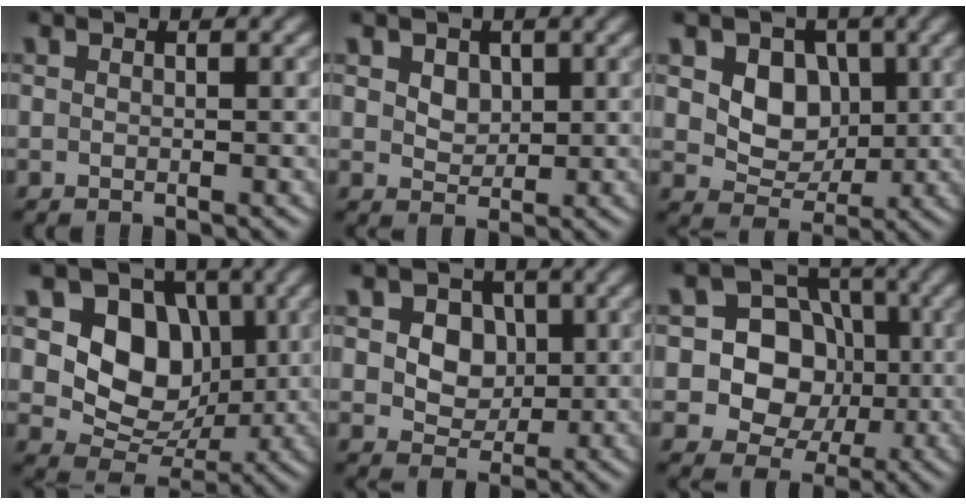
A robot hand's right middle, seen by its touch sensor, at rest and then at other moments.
{"total": 2.6, "force": [1.2, 1.9, 1.4], "torque": [-0.032, 0.005, 0.022]}
{"total": 5.0, "force": [1.0, 4.0, 2.9], "torque": [-0.053, -0.010, 0.010]}
{"total": 8.0, "force": [1.5, 6.4, 4.7], "torque": [-0.076, -0.010, 0.015]}
{"total": 5.5, "force": [1.4, 4.4, 2.9], "torque": [-0.048, 0.008, 0.016]}
{"total": 9.4, "force": [-0.3, 8.6, 3.8], "torque": [-0.068, 0.031, -0.028]}